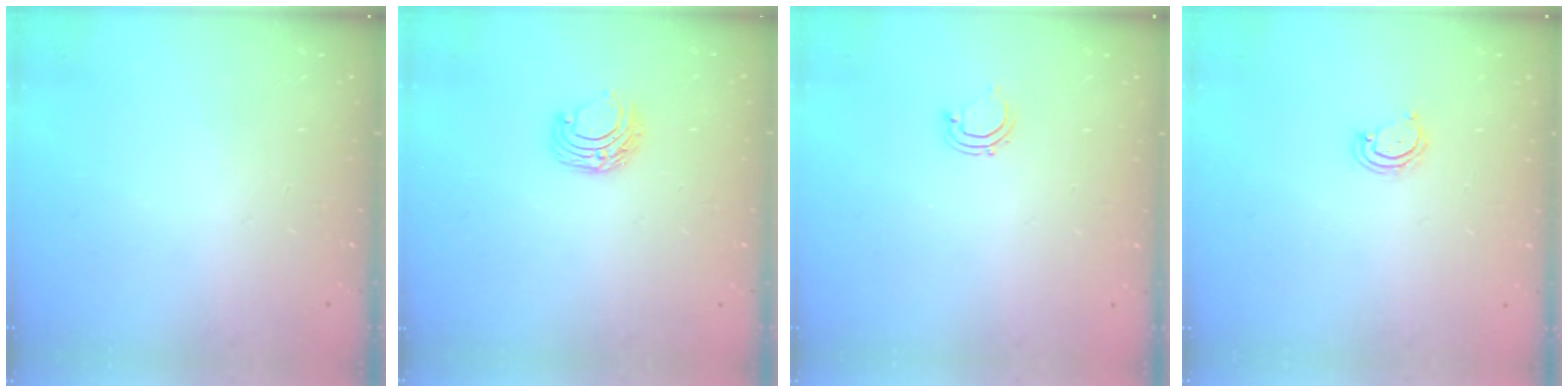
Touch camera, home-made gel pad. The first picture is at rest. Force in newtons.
{"total": 6.7, "press": 6.7, "slide": 0.7}
{"total": 3.9, "press": 3.8, "slide": 0.7}
{"total": 4.4, "press": 4.3, "slide": 0.3}